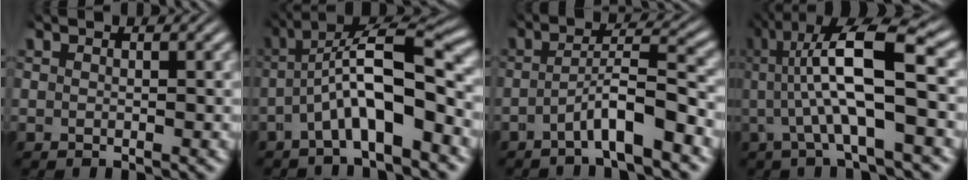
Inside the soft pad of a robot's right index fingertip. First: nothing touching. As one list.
[{"total": 6.5, "force": [-0.4, 2.4, 6.1], "torque": [-0.107, -0.009, -0.003]}, {"total": 4.1, "force": [-2.7, 0.5, 3.0], "torque": [-0.050, 0.002, -0.044]}, {"total": 9.6, "force": [2.4, 3.3, 8.7], "torque": [-0.148, 0.008, 0.032]}]